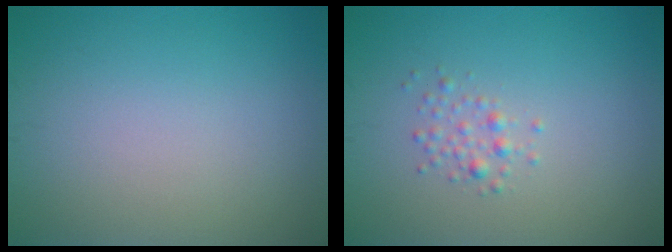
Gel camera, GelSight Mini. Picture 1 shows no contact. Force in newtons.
{"total": 1.3, "press": 1.3, "slide": 0.1}